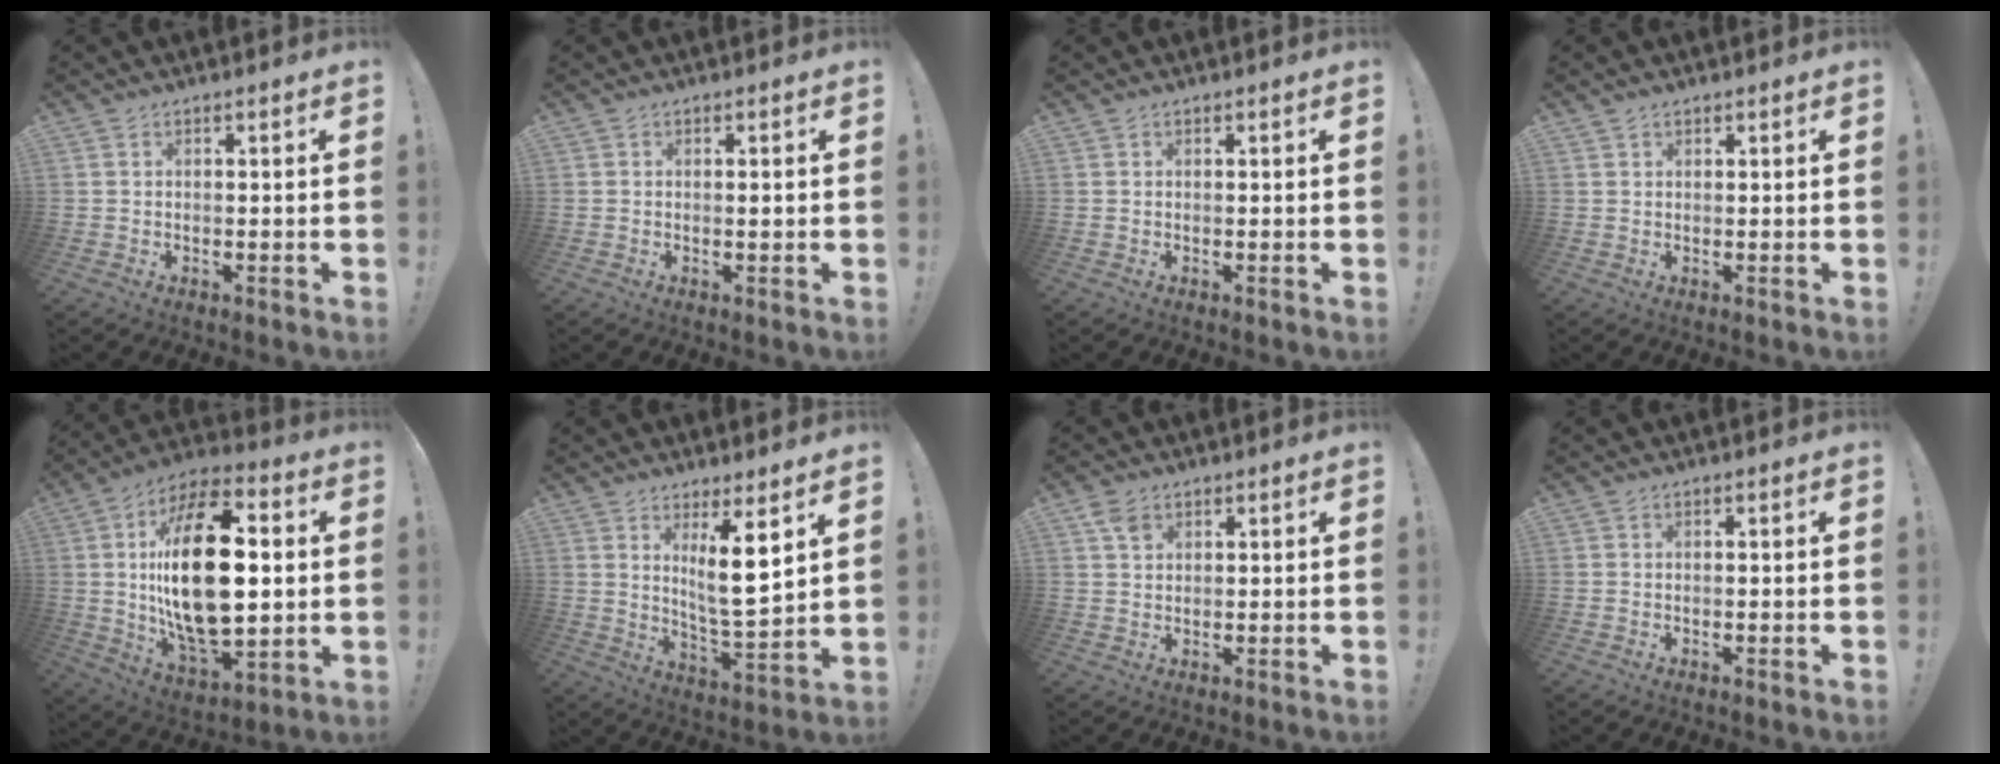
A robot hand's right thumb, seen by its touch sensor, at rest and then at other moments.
{"total": 0.6, "force": [-0.2, 0.0, 0.6], "torque": [-0.005, -0.002, -0.005]}
{"total": 0.0}
{"total": 1.0, "force": [0.8, 0.5, 0.2], "torque": [-0.002, -0.001, 0.015]}
{"total": 28.8, "force": [2.6, 14.9, 24.5], "torque": [-0.454, -0.007, 0.044]}
{"total": 11.0, "force": [4.9, 1.8, 9.7], "torque": [-0.154, -0.042, 0.078]}
{"total": 3.7, "force": [2.0, 2.4, 2.1], "torque": [-0.034, -0.003, 0.039]}
{"total": 0.0}